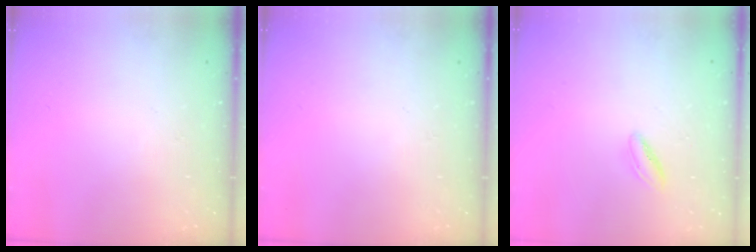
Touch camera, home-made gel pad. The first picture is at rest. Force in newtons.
{"total": 0.0}
{"total": 3.5, "press": 3.3, "slide": 1.1}